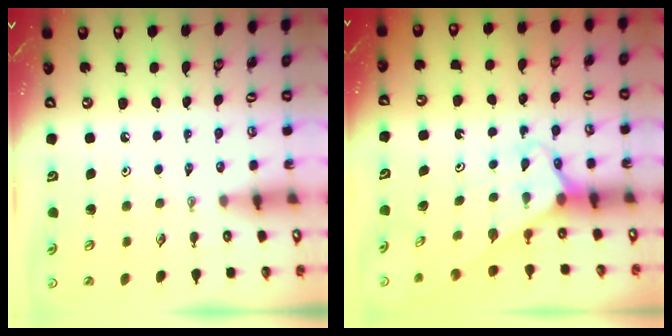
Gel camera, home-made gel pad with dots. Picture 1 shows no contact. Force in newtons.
{"total": 2.7, "press": 2.7, "slide": 0.1}